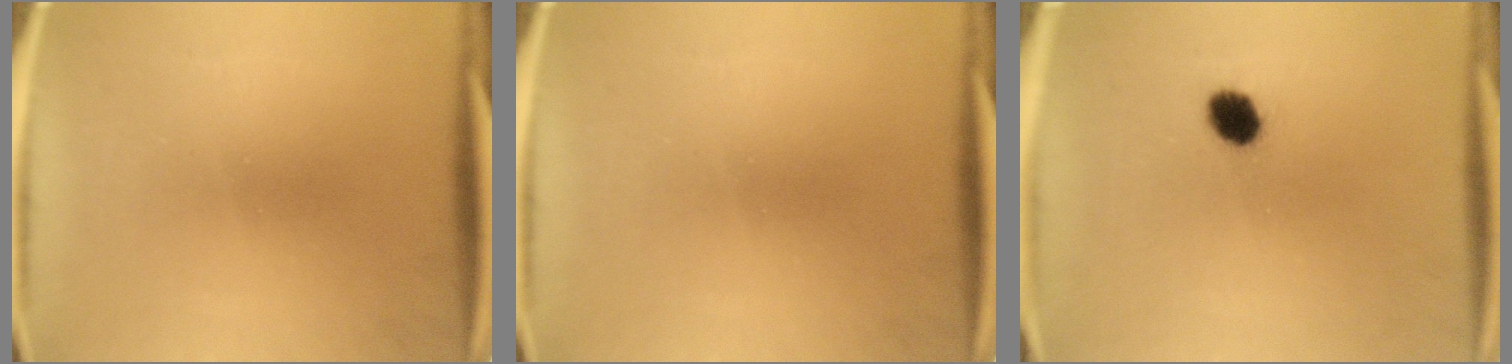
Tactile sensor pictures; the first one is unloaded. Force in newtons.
{"total": 0.0}
{"total": 5.1}